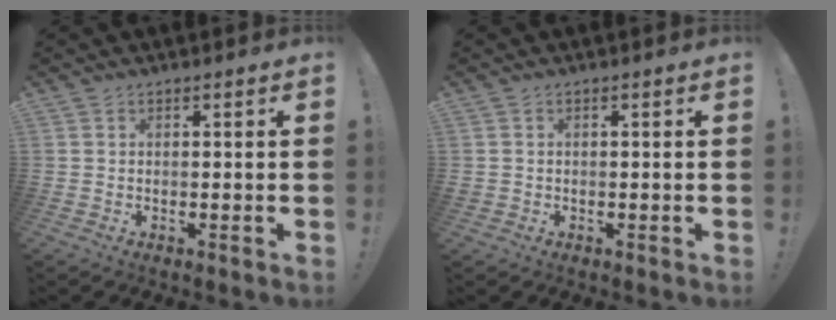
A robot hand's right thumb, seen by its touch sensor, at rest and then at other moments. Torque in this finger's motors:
{"motor_torque": [0.43, 0.03, 0.18, -0.43, 0.00]}